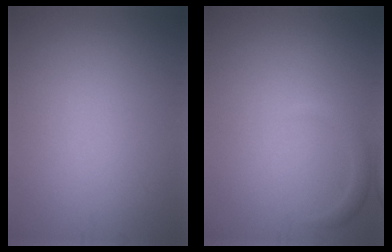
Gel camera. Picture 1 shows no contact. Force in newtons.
{"total": 1.2, "press": 1.2, "slide": 0.1}